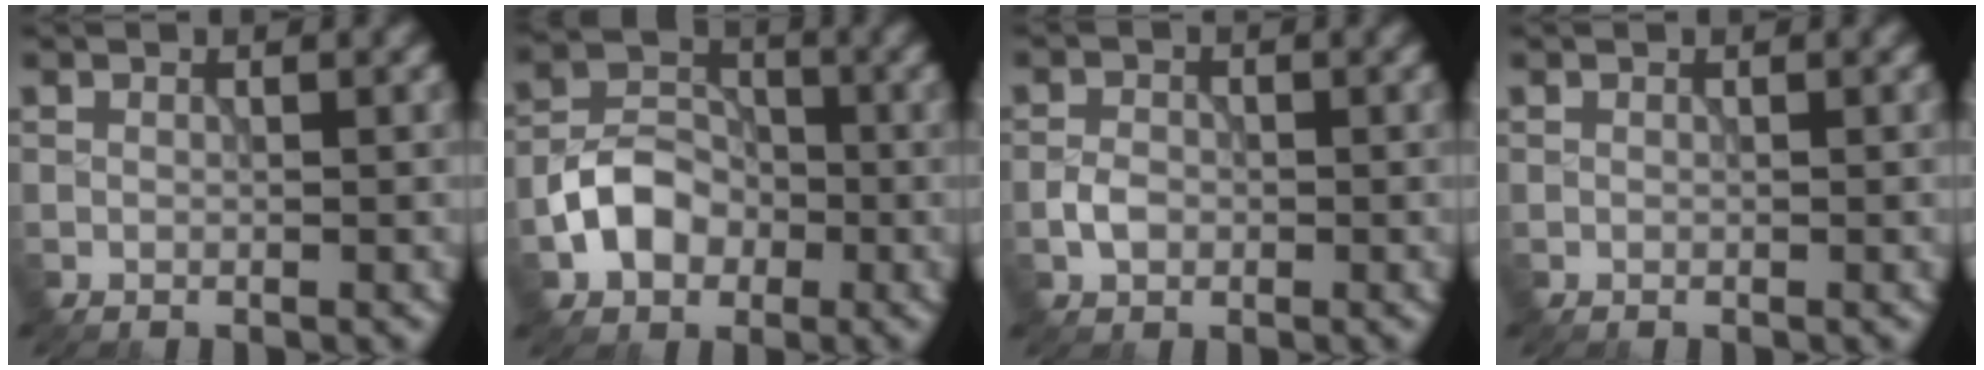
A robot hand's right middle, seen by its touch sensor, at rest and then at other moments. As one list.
[{"total": 4.8, "force": [-1.8, 3.7, 2.5], "torque": [-0.043, 0.006, -0.038]}, {"total": 1.8, "force": [-0.6, 1.4, 1.1], "torque": [-0.021, 0.002, -0.016]}, {"total": 0.0}]